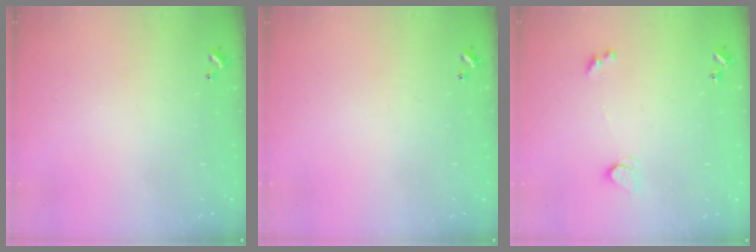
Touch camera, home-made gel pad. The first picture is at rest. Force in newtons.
{"total": 0.0}
{"total": 2.3, "press": 2.2, "slide": 0.5}